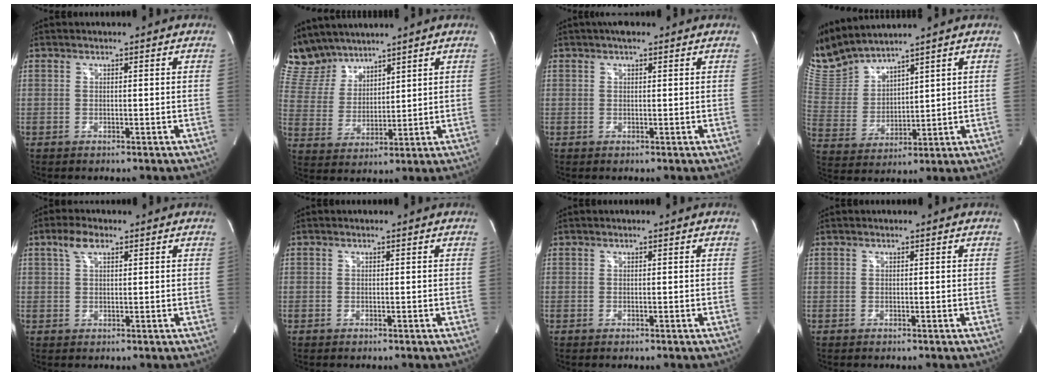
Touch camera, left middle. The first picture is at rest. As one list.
[{"total": 9.0, "force": [8.4, 3.0, 1.1], "torque": [-0.042, 0.014, 0.184]}, {"total": 2.1, "force": [1.5, 1.0, 1.2], "torque": [-0.020, 0.014, 0.021]}, {"total": 10.8, "force": [10.4, 0.4, 2.8], "torque": [-0.082, 0.008, 0.229]}, {"total": 3.3, "force": [1.9, 1.4, 2.3], "torque": [-0.053, 0.012, 0.039]}, {"total": 0.0}, {"total": 0.0}, {"total": 0.0}]